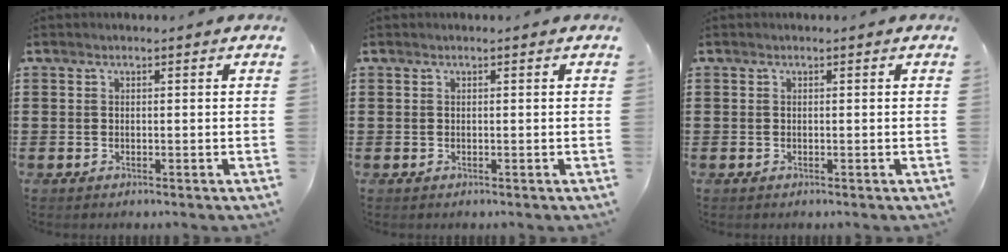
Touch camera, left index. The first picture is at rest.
{"total": 0.0}
{"total": 0.0}